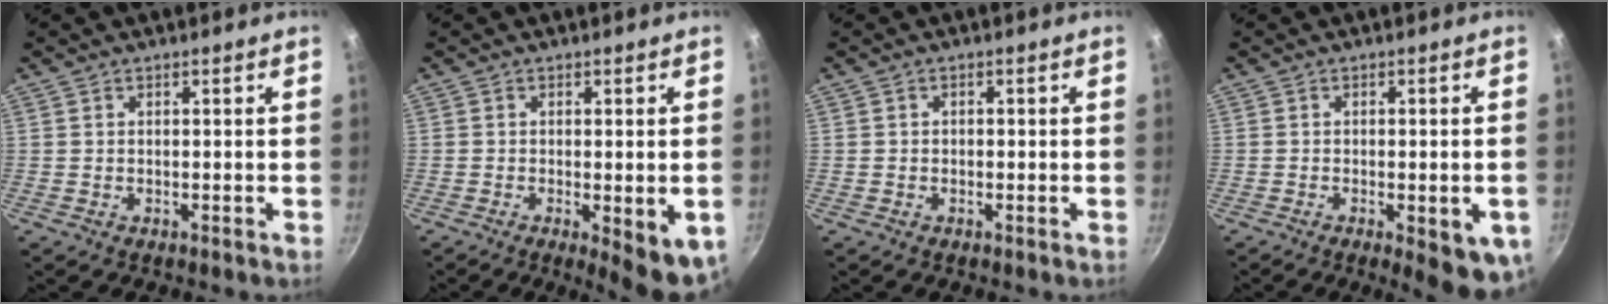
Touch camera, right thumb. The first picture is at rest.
{"total": 8.4, "force": [-2.4, 2.4, 7.7], "torque": [-0.084, -0.008, -0.023]}
{"total": 0.6, "force": [-0.3, 0.6, 0.2], "torque": [-0.004, 0.002, -0.005]}
{"total": 9.3, "force": [-3.3, 3.0, 8.2], "torque": [-0.079, 0.002, -0.038]}